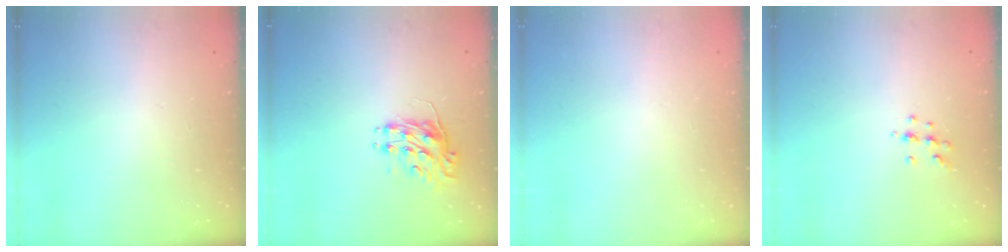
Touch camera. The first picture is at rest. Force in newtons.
{"total": 8.7, "press": 8.7, "slide": 0.3}
{"total": 0.0}
{"total": 7.0, "press": 7.0, "slide": 0.6}